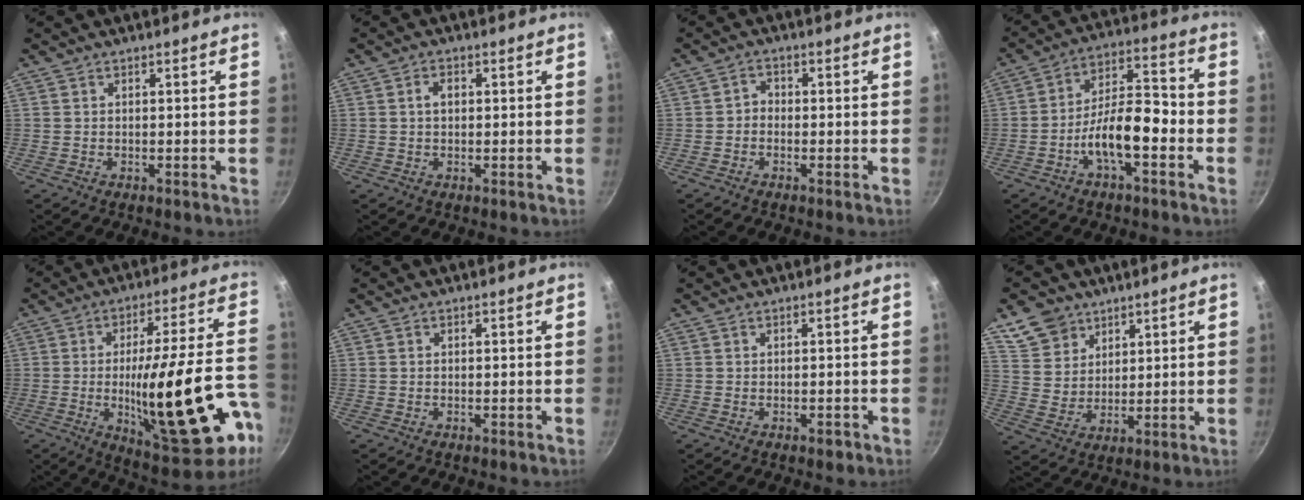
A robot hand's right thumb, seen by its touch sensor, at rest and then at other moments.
{"total": 2.3, "force": [0.3, 1.6, 1.7], "torque": [-0.019, 0.007, 0.004]}
{"total": 1.9, "force": [-0.8, 1.5, 0.9], "torque": [-0.009, 0.014, -0.021]}
{"total": 11.4, "force": [-4.5, 4.7, 9.3], "torque": [-0.141, 0.051, -0.082]}
{"total": 26.1, "force": [-7.5, 7.1, 23.9], "torque": [-0.335, 0.016, -0.089]}
{"total": 0.0}
{"total": 1.2, "force": [-0.7, 0.6, 0.8], "torque": [-0.011, 0.007, -0.008]}
{"total": 8.7, "force": [5.5, 6.3, 2.2], "torque": [-0.017, -0.015, 0.113]}